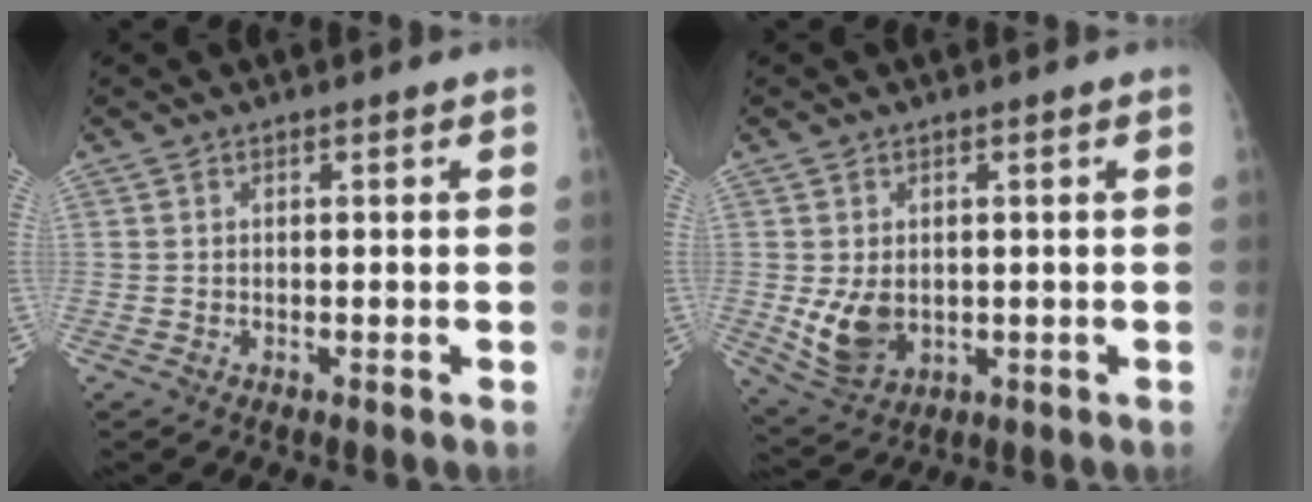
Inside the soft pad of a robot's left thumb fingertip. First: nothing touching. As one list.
[{"total": 7.1, "force": [-0.3, 5.1, 4.9], "torque": [-0.080, -0.012, 0.013]}]